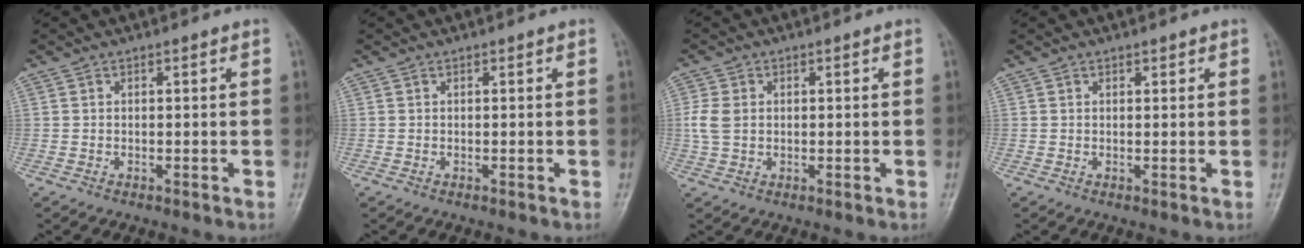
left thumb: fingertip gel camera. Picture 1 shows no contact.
{"total": 0.0}
{"total": 4.3, "force": [0.3, 3.3, 2.7], "torque": [-0.056, 0.008, 0.006]}
{"total": 0.8, "force": [0.6, 0.6, 0.2], "torque": [0.005, -0.003, 0.006]}